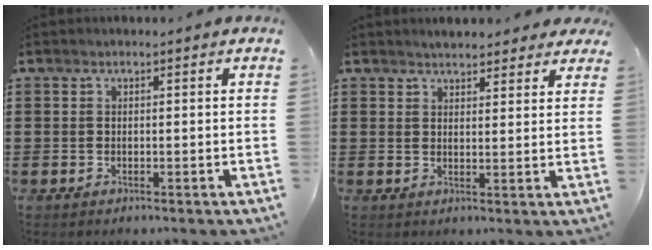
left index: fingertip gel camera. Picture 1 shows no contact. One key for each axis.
{"total": 2.9, "fx": 2.9, "fy": 0.6, "fz": 0.5, "tx": -0.016, "ty": -0.003, "tz": 0.053}